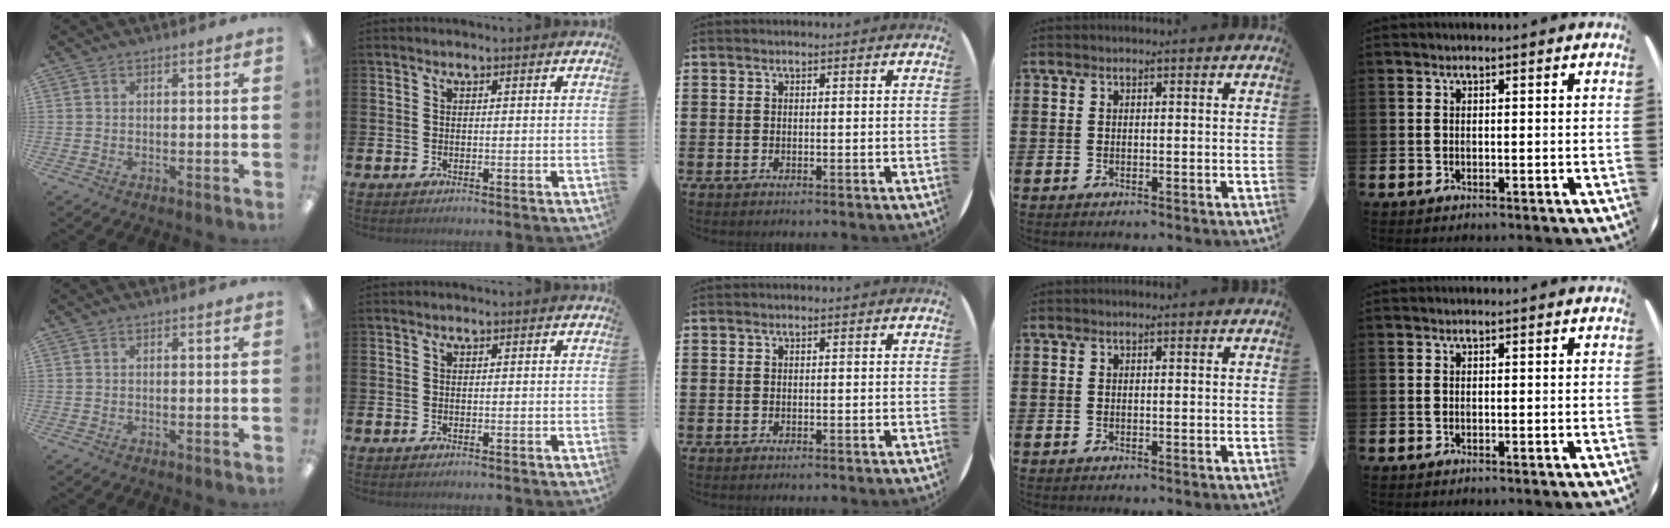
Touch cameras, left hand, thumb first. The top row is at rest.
{}